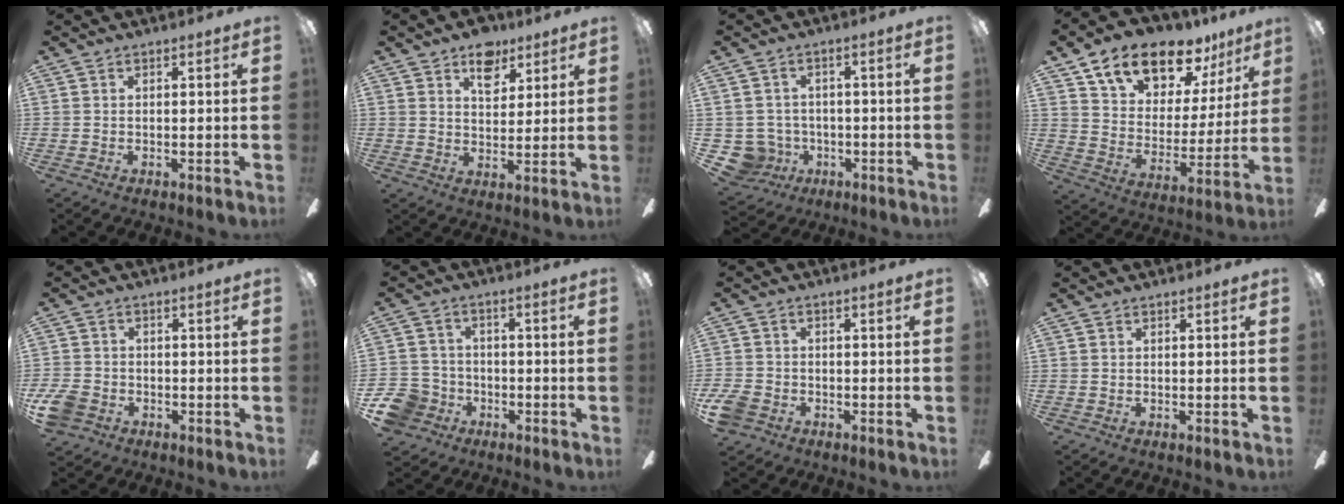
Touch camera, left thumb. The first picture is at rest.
{"total": 8.9, "force": [5.3, 5.5, 4.5], "torque": [-0.047, -0.017, 0.092]}
{"total": 6.7, "force": [-1.4, 6.4, 1.4], "torque": [-0.072, 0.006, -0.025]}
{"total": 16.5, "force": [12.7, 8.0, 6.7], "torque": [-0.114, -0.088, 0.226]}
{"total": 6.0, "force": [-3.1, 4.3, 2.8], "torque": [-0.072, 0.015, -0.062]}
{"total": 9.1, "force": [-4.6, 7.3, 2.7], "torque": [-0.077, 0.038, -0.084]}
{"total": 5.2, "force": [-2.8, 3.6, 2.5], "torque": [-0.068, 0.010, -0.056]}
{"total": 0.0}